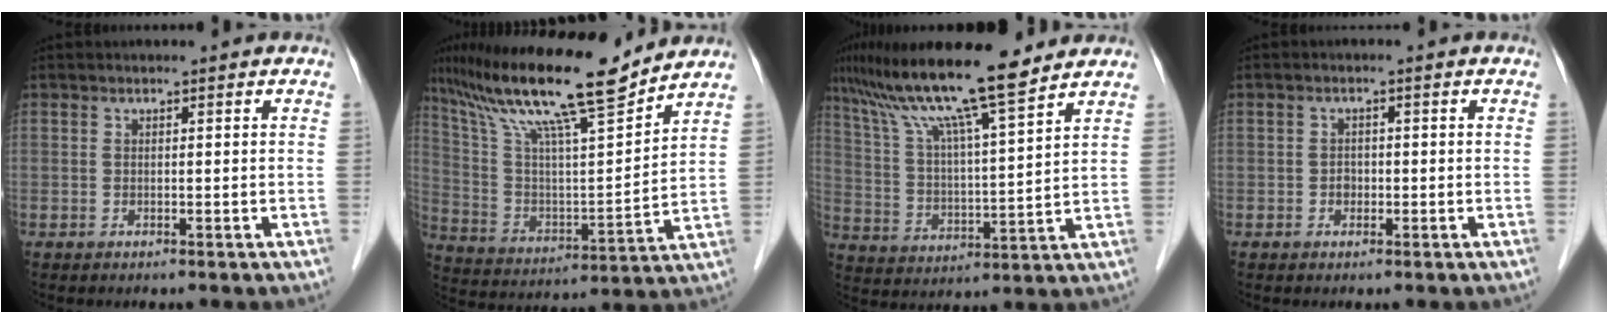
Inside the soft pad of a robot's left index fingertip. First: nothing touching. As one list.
[{"total": 20.4, "force": [16.3, 1.1, 12.2], "torque": [-0.221, 0.015, 0.288]}, {"total": 16.9, "force": [13.3, 0.6, 10.4], "torque": [-0.188, 0.025, 0.229]}, {"total": 1.3, "force": [-0.4, 1.0, 0.7], "torque": [-0.010, 0.004, -0.006]}]